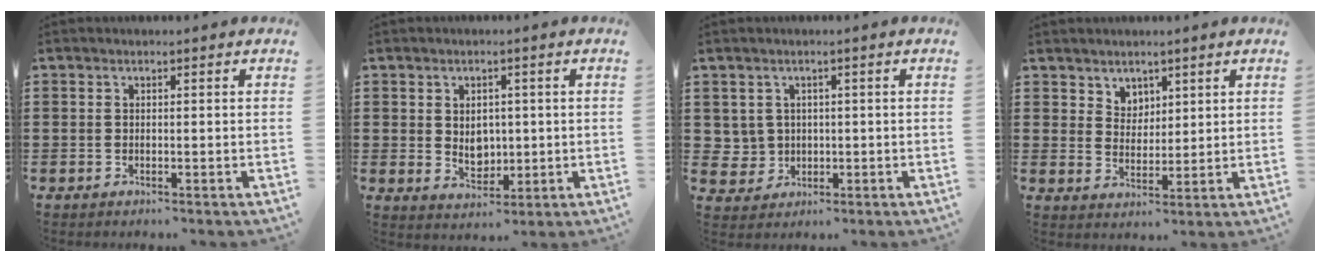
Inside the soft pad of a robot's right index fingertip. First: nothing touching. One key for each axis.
{"total": 3.9, "fx": 0.5, "fy": 3.3, "fz": 2.1, "tx": -0.026, "ty": 0.001, "tz": 0.003}
{"total": 2.8, "fx": 0.8, "fy": 2.7, "fz": 0.4, "tx": -0.022, "ty": 0.009, "tz": 0.014}
{"total": 3.8, "fx": 2.8, "fy": 2.5, "fz": 0.0, "tx": -0.013, "ty": 0.004, "tz": 0.053}